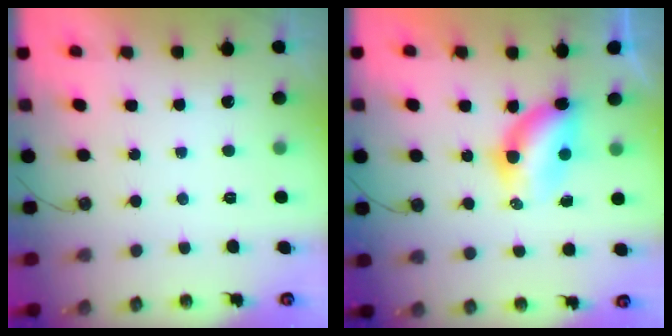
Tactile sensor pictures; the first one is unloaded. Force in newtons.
{"total": 7.9, "press": 6.9, "slide": 3.8}